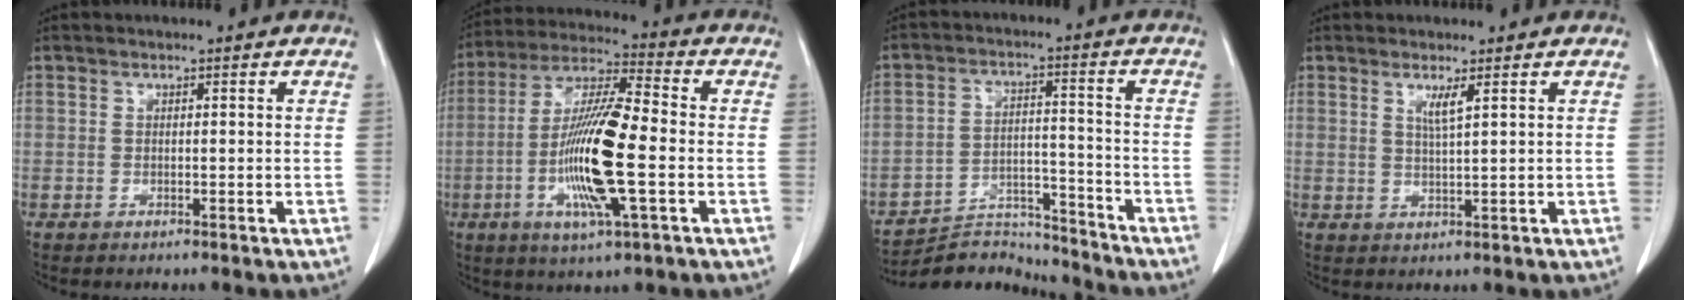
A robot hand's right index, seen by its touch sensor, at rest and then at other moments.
{"total": 15.5, "force": [-3.1, 1.5, 15.1], "torque": [-0.297, -0.008, -0.062]}
{"total": 9.3, "force": [-9.0, 1.8, -1.4], "torque": [0.033, 0.036, -0.151]}
{"total": 2.2, "force": [1.2, -0.3, 1.9], "torque": [-0.036, -0.007, 0.023]}